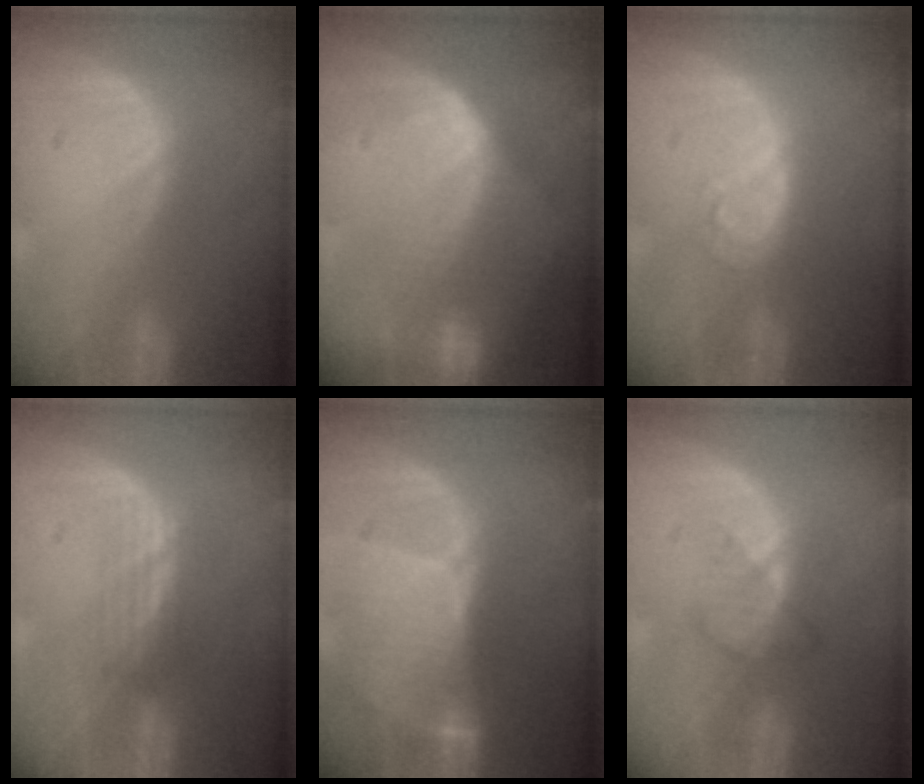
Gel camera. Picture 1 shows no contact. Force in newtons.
{"total": 6.8, "press": 6.7, "slide": 1.4}
{"total": 4.5, "press": 3.9, "slide": 2.2}
{"total": 2.1, "press": 2.1, "slide": 0.2}
{"total": 8.4, "press": 7.6, "slide": 3.5}
{"total": 3.0, "press": 2.8, "slide": 1.1}